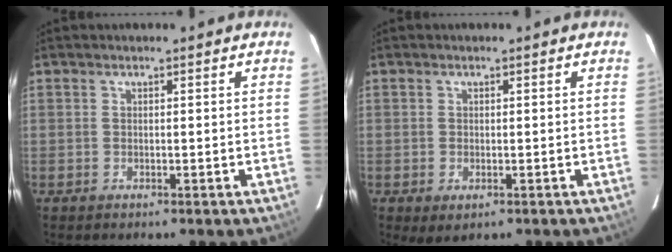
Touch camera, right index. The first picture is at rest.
{"total": 2.3, "force": [-1.0, 1.3, 1.7], "torque": [-0.028, -0.005, -0.004]}